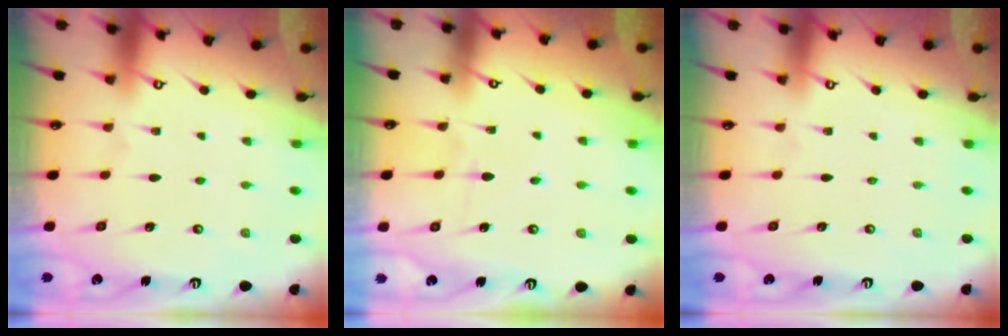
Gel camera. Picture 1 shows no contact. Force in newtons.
{"total": 3.9, "press": 3.9, "slide": 0.5}
{"total": 0.0}